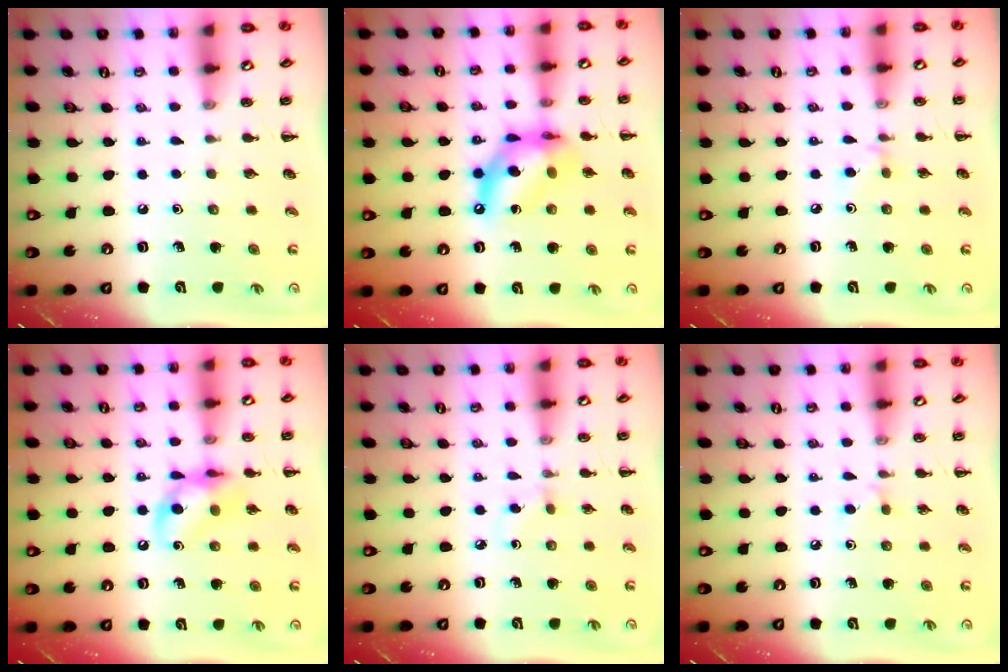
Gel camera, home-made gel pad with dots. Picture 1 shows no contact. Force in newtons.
{"total": 12.6, "press": 12.1, "slide": 3.3}
{"total": 3.5, "press": 3.3, "slide": 1.2}
{"total": 13.1, "press": 12.9, "slide": 2.4}
{"total": 2.0, "press": 1.7, "slide": 1.0}
{"total": 4.6, "press": 4.2, "slide": 1.7}